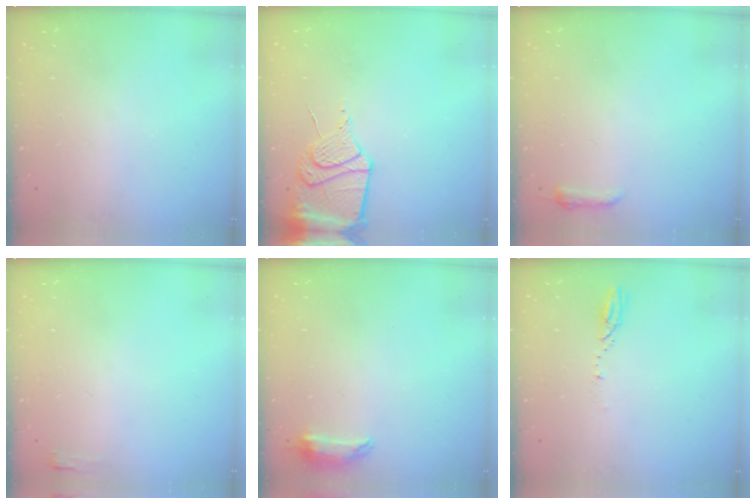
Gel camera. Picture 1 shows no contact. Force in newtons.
{"total": 13.2, "press": 13.1, "slide": 1.7}
{"total": 3.6, "press": 3.5, "slide": 0.6}
{"total": 2.7, "press": 2.6, "slide": 0.8}
{"total": 6.6, "press": 6.6, "slide": 0.9}
{"total": 3.2, "press": 3.2, "slide": 0.4}